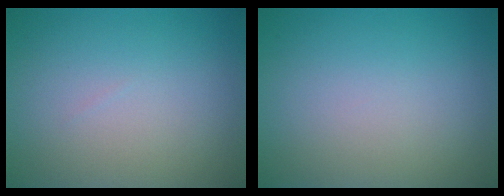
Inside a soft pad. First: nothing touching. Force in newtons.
{"total": 0.0}